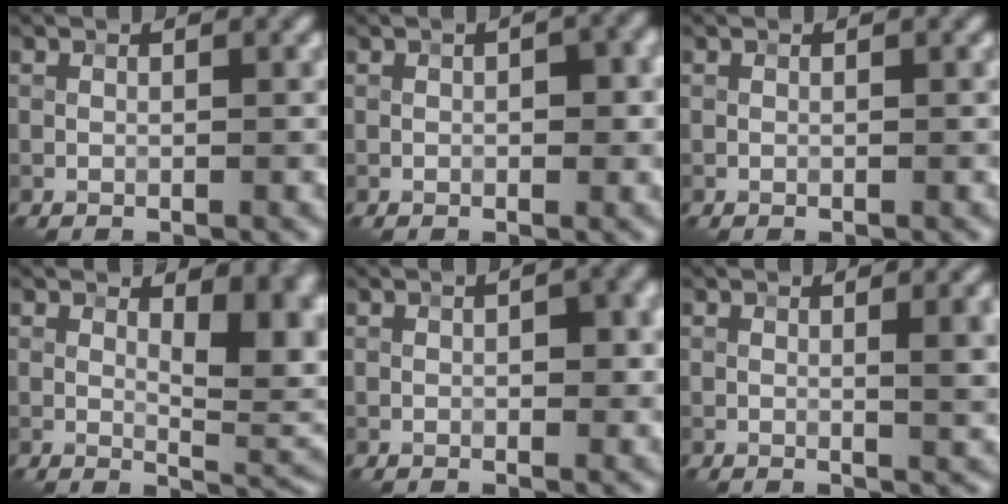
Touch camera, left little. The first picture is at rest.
{"total": 2.4, "force": [0.1, 1.1, 2.1], "torque": [-0.024, 0.003, -0.001]}
{"total": 0.0}
{"total": 6.8, "force": [1.5, 2.8, 6.0], "torque": [-0.077, -0.004, 0.027]}
{"total": 2.7, "force": [0.2, 1.3, 2.3], "torque": [-0.029, 0.002, 0.001]}
{"total": 4.5, "force": [0.7, 1.3, 4.3], "torque": [-0.044, 0.011, 0.007]}